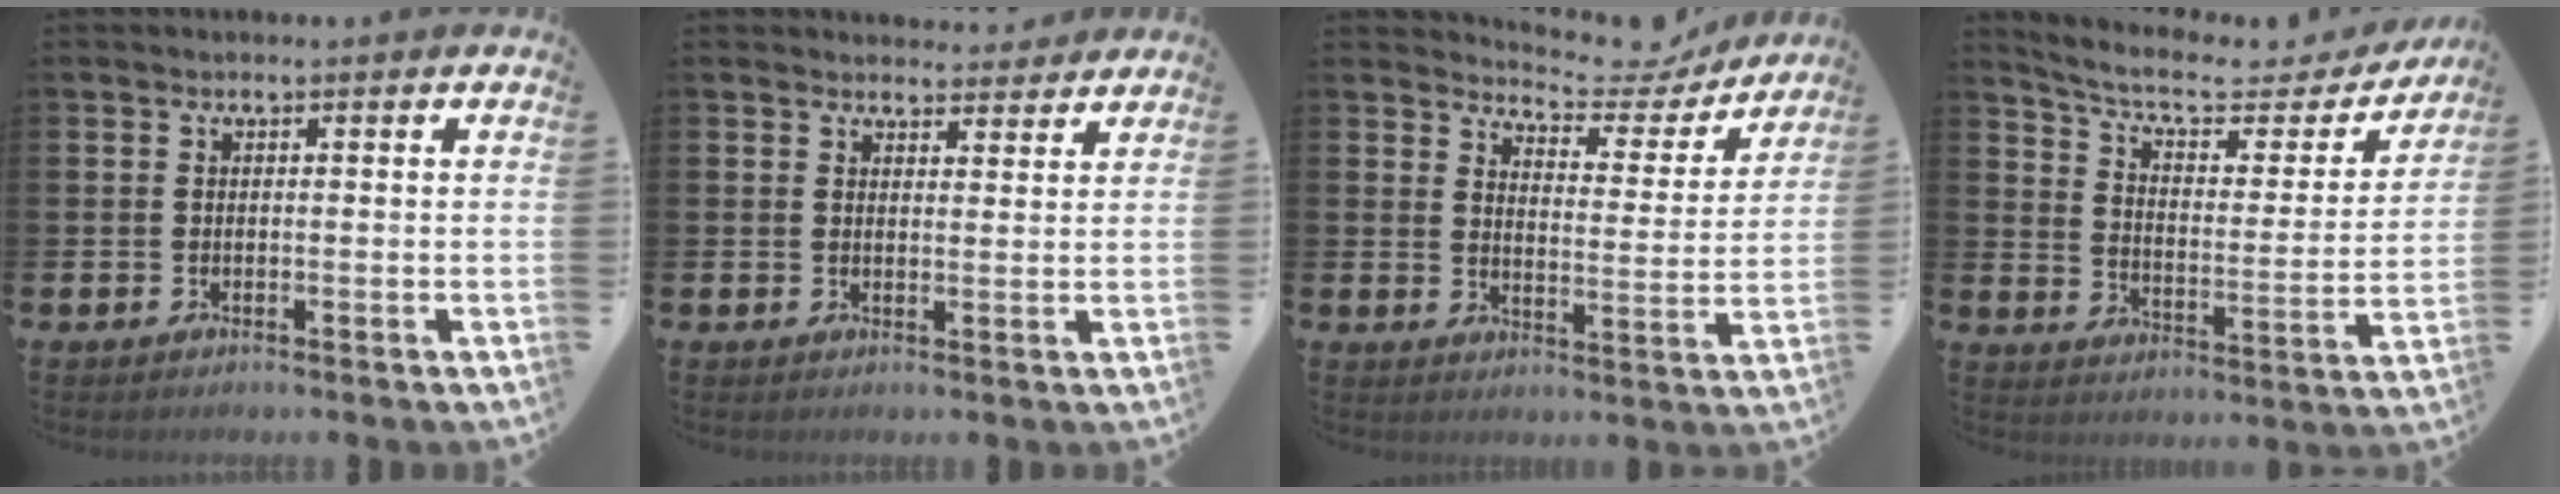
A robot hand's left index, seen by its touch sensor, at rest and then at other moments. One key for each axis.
{"total": 3.0, "fx": 2.9, "fy": 0.7, "fz": -0.1, "tx": 0.006, "ty": -0.018, "tz": 0.052}
{"total": 6.0, "fx": 5.8, "fy": 1.3, "fz": 0.7, "tx": -0.028, "ty": -0.047, "tz": 0.098}
{"total": 8.5, "fx": 7.2, "fy": 2.7, "fz": 3.5, "tx": -0.093, "ty": -0.045, "tz": 0.120}